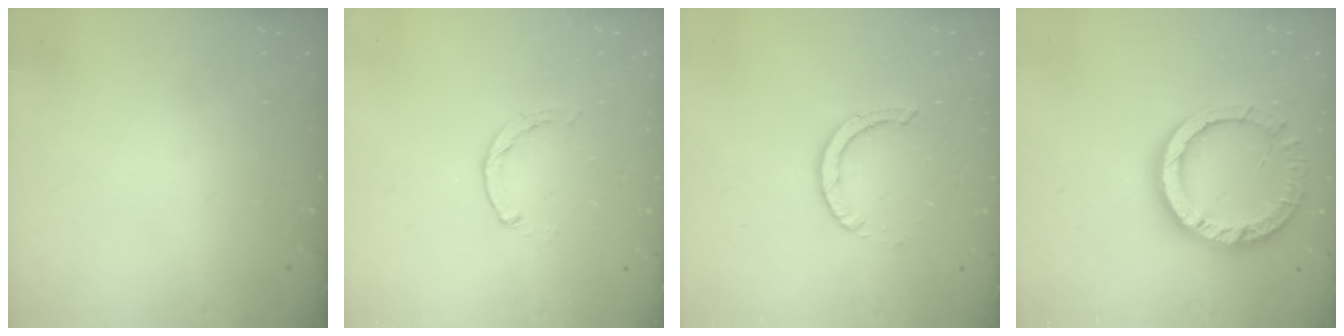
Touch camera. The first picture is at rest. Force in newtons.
{"total": 0.7, "press": 0.7, "slide": 0.2}
{"total": 3.6, "press": 3.6, "slide": 0.3}
{"total": 14.0, "press": 14.0, "slide": 1.2}